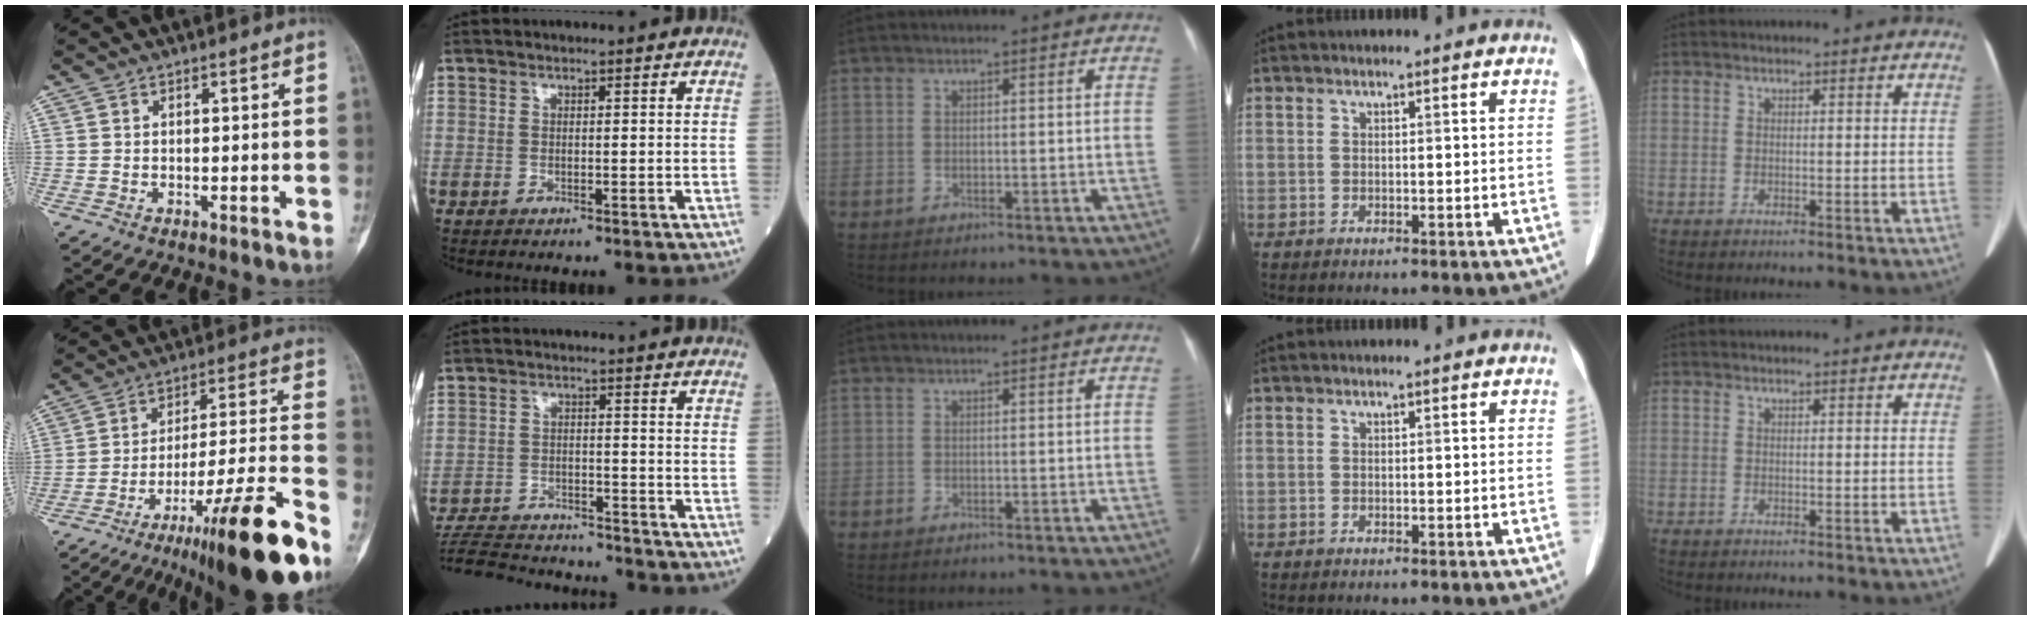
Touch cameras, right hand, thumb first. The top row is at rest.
{"thumb": {"total": 24.3, "force": [-16.2, 2.4, 18.0], "torque": [-0.236, 0.072, -0.253]}, "index": {"total": 14.5, "force": [-13.7, 2.5, 3.8], "torque": [-0.082, 0.000, -0.205]}}